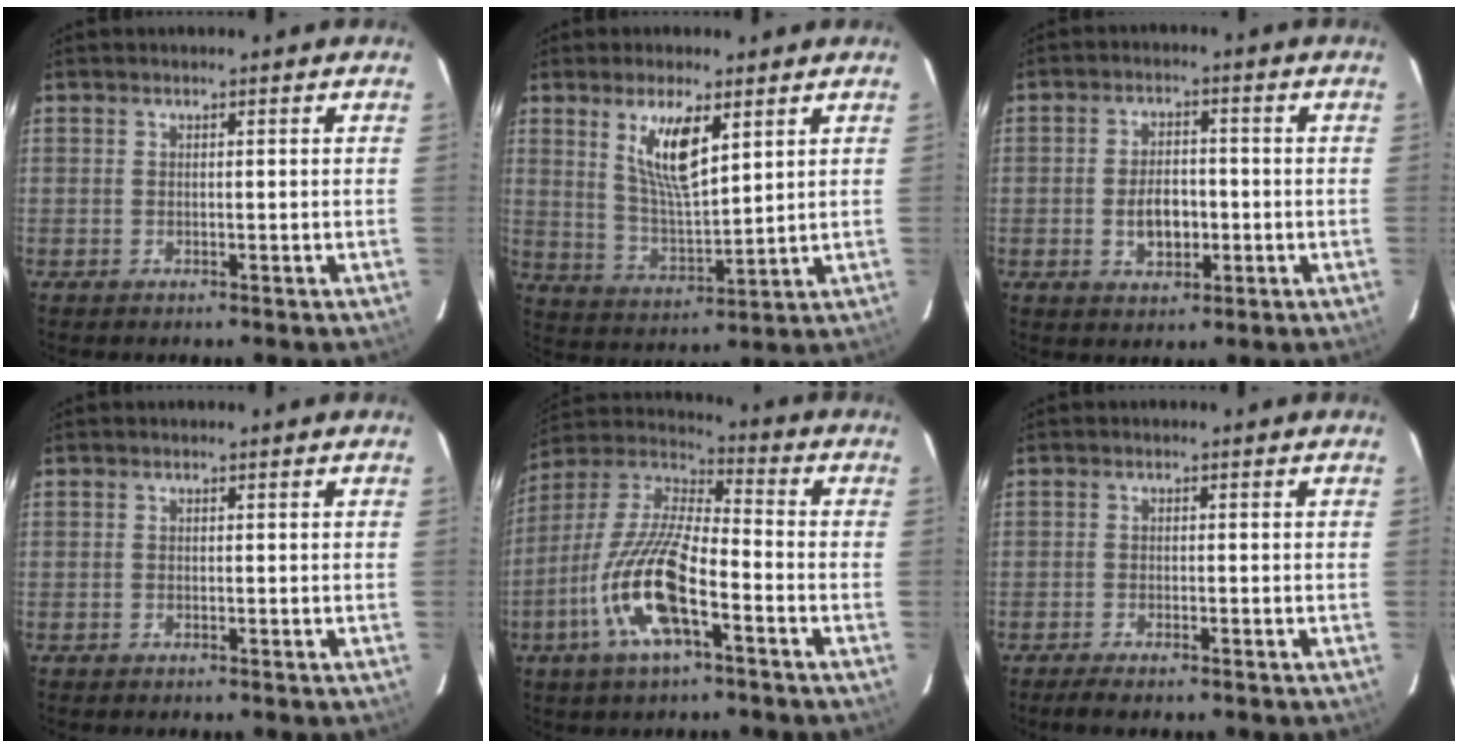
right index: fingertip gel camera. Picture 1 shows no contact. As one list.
[{"total": 9.8, "force": [4.8, 2.9, 8.1], "torque": [-0.144, -0.005, 0.099]}, {"total": 6.2, "force": [-1.3, 3.7, 4.8], "torque": [-0.092, 0.006, -0.015]}, {"total": 0.0}, {"total": 16.3, "force": [-7.0, 4.6, 14.0], "torque": [-0.286, -0.012, -0.142]}, {"total": 2.8, "force": [-2.3, 0.4, 1.6], "torque": [-0.041, -0.006, -0.042]}]